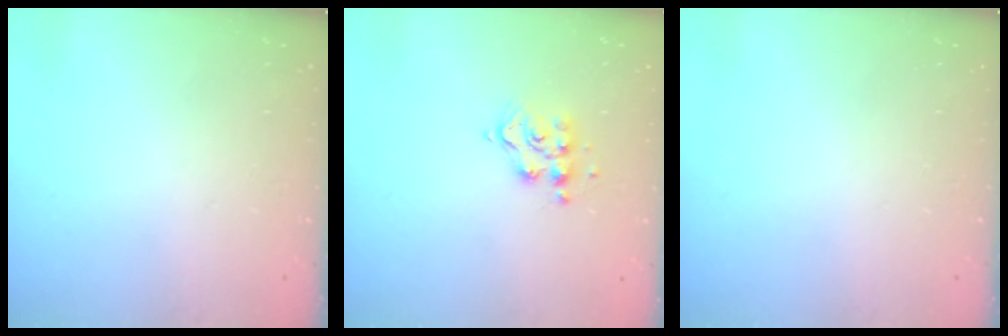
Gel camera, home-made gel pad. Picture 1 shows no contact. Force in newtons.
{"total": 9.0, "press": 9.0, "slide": 0.5}
{"total": 0.0}